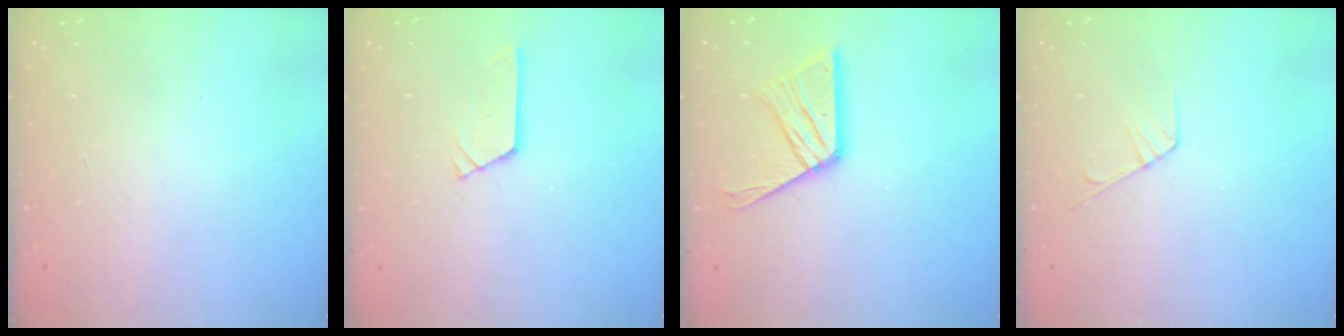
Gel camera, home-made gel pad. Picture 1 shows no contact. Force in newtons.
{"total": 2.9, "press": 2.9, "slide": 0.3}
{"total": 13.5, "press": 13.5, "slide": 1.2}
{"total": 5.9, "press": 5.9, "slide": 0.7}